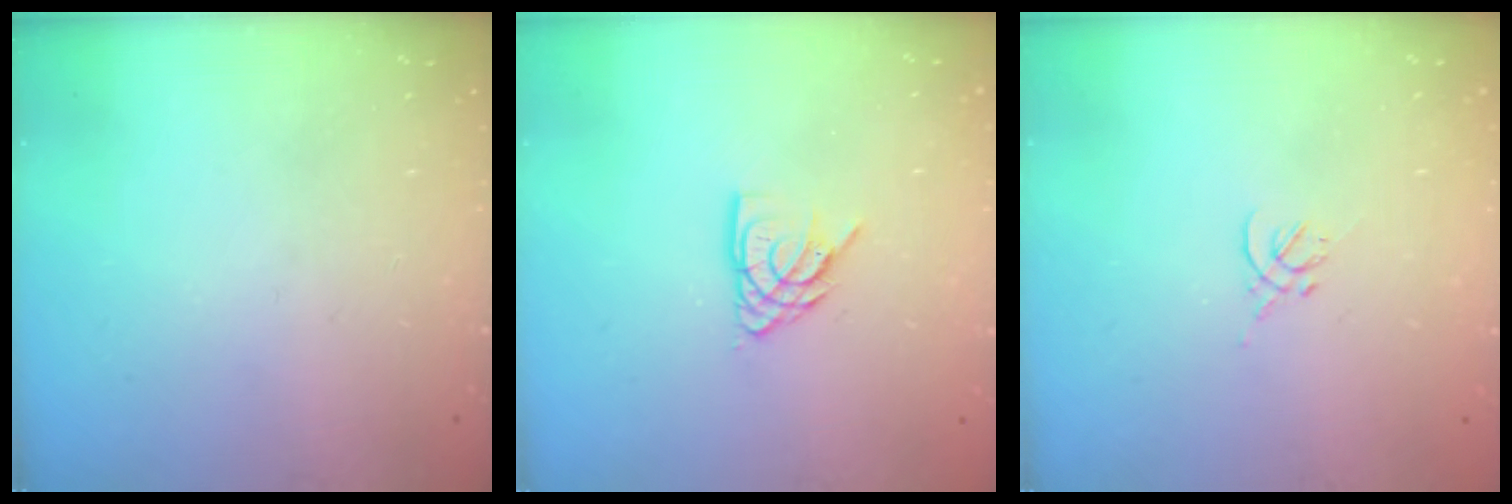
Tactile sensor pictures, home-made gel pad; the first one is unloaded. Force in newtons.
{"total": 6.7, "press": 6.7, "slide": 0.6}
{"total": 0.0}